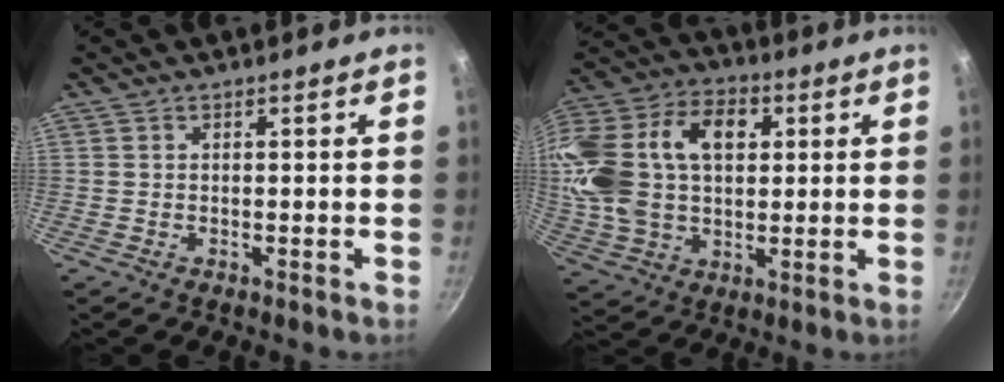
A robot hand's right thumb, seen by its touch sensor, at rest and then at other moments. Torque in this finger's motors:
{"motor_torque": [1.50, 3.50, 1.74, -0.54, 0.27]}